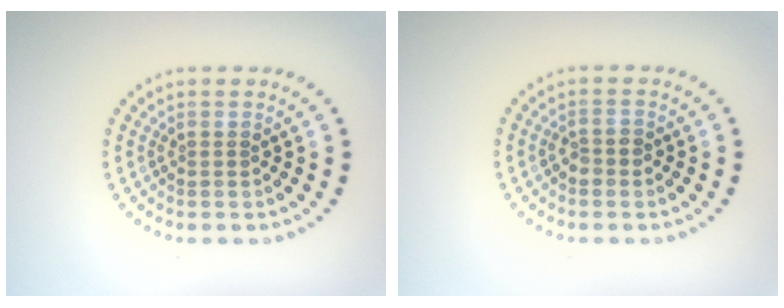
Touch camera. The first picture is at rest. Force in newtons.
{"total": 1.4, "press": 1.3, "slide": 0.5}